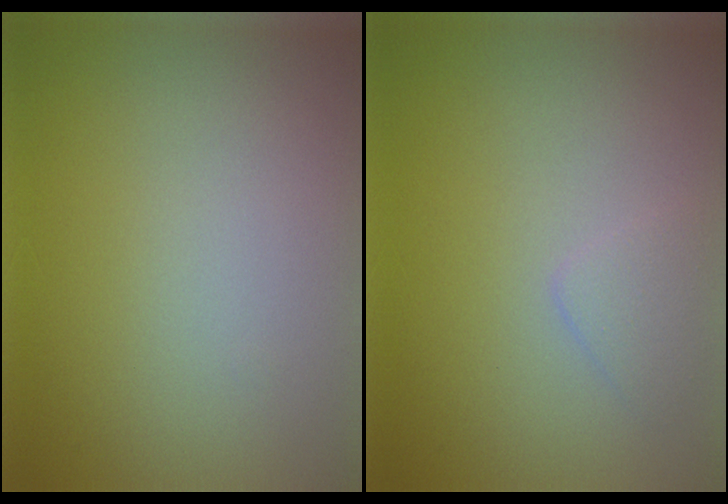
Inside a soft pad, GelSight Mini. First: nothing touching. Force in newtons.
{"total": 1.2, "press": 1.2, "slide": 0.0}